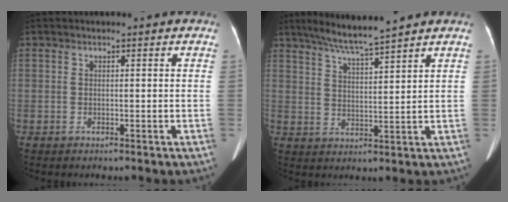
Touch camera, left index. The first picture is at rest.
{"total": 7.6, "force": [6.5, -0.7, 3.9], "torque": [-0.072, 0.004, 0.119]}